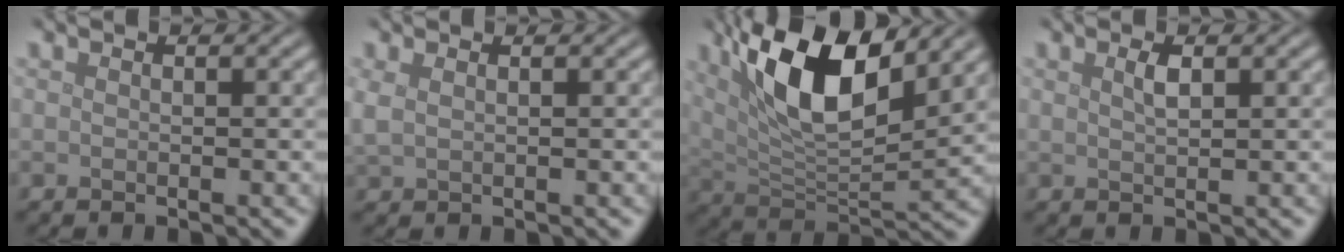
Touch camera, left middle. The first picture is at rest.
{"total": 1.3, "force": [0.7, 0.6, 0.9], "torque": [-0.023, 0.001, 0.017]}
{"total": 10.8, "force": [4.8, 3.9, 8.9], "torque": [-0.160, 0.001, 0.085]}
{"total": 1.3, "force": [0.7, 0.4, 1.0], "torque": [-0.021, 0.002, 0.012]}